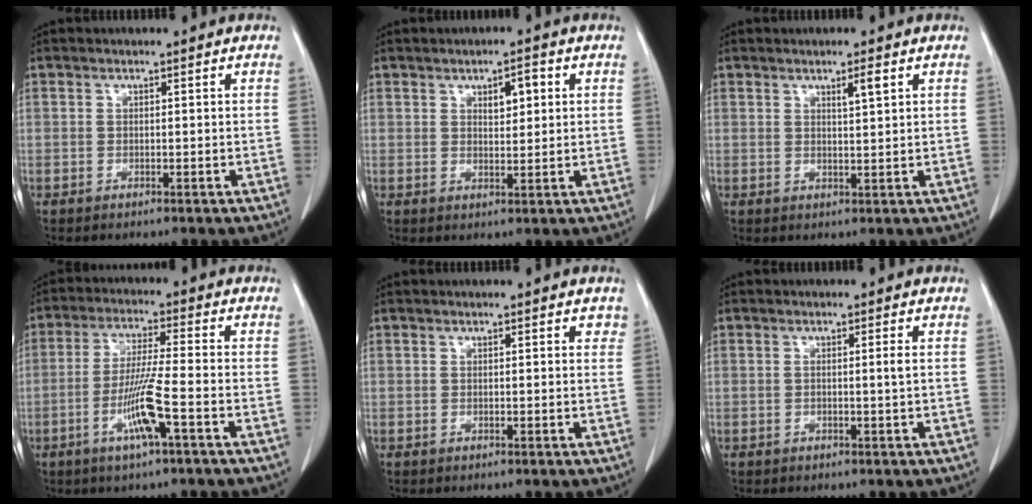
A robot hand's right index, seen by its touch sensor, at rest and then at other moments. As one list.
[{"total": 3.4, "force": [1.3, 1.3, 2.8], "torque": [-0.043, 0.003, 0.022]}, {"total": 2.2, "force": [1.2, 0.0, 1.8], "torque": [-0.034, -0.002, 0.021]}, {"total": 8.1, "force": [-3.1, -0.5, 7.5], "torque": [-0.147, -0.009, -0.062]}, {"total": 1.5, "force": [1.1, 0.8, 0.6], "torque": [0.006, 0.003, 0.007]}, {"total": 1.0, "force": [0.0, -0.4, 1.0], "torque": [-0.016, -0.001, -0.001]}]